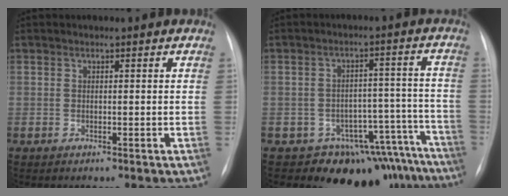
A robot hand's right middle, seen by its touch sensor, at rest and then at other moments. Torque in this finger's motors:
{"motor_torque": [0.70, -0.80, 0.02, 0.00]}